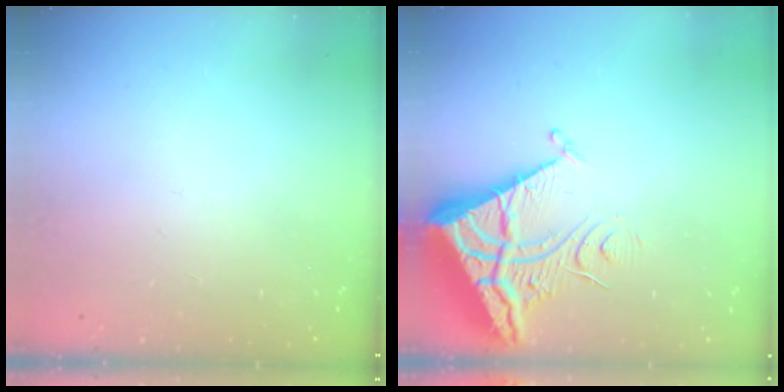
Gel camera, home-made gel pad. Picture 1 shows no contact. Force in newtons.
{"total": 9.6, "press": 9.5, "slide": 1.1}